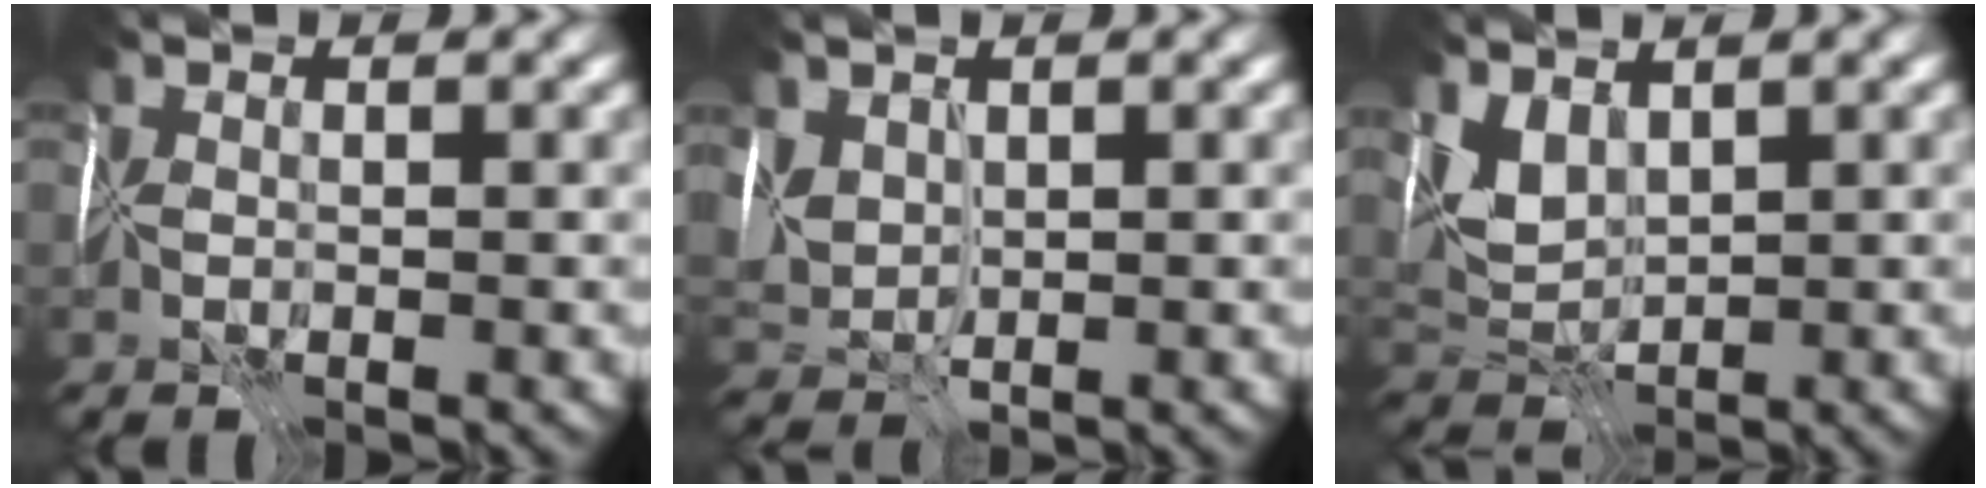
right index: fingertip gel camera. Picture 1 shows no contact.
{"total": 3.1, "force": [1.3, 2.2, 1.8], "torque": [-0.053, 0.005, 0.028]}
{"total": 3.3, "force": [2.0, 1.9, 1.9], "torque": [-0.044, -0.003, 0.043]}